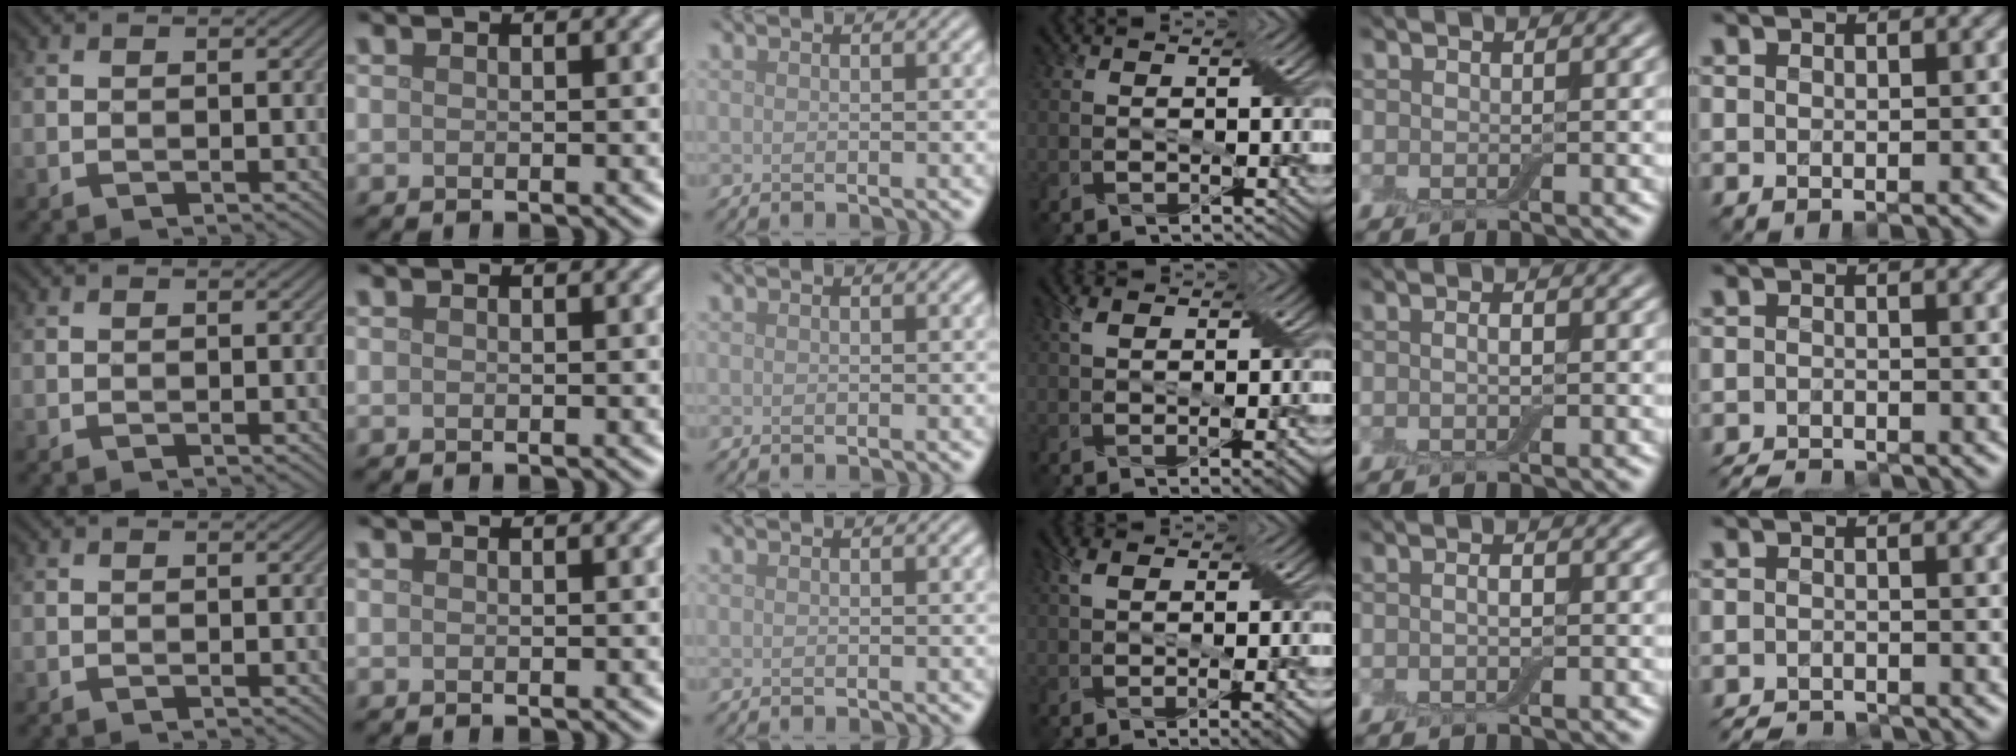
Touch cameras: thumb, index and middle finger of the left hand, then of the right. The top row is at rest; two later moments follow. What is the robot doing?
{"motion": "fold", "object": "bandage"}